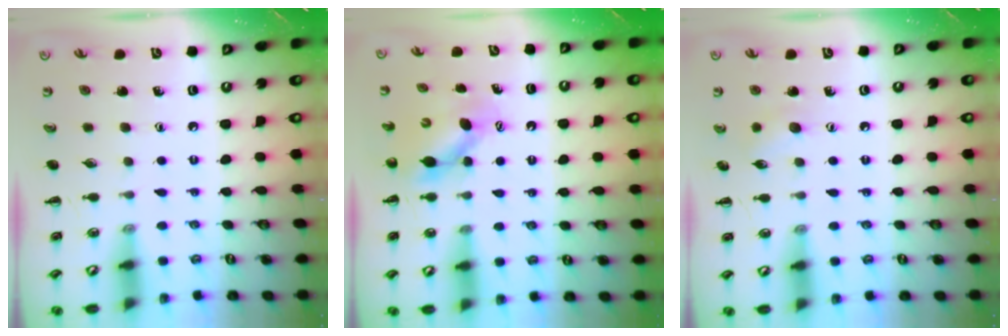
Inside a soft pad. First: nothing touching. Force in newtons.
{"total": 6.2, "press": 6.2, "slide": 0.7}
{"total": 5.9, "press": 5.7, "slide": 1.5}